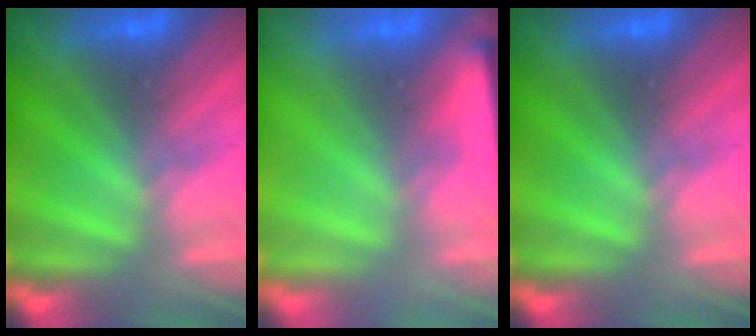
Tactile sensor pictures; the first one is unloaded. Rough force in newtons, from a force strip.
{"total": 7.8}
{"total": 0.0}